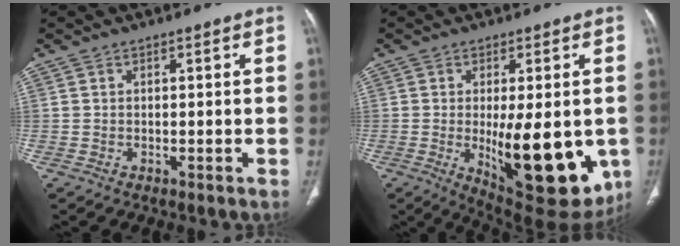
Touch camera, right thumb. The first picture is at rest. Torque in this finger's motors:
{"motor_torque": [2.60, 2.40, 1.82, -0.32, 0.49]}